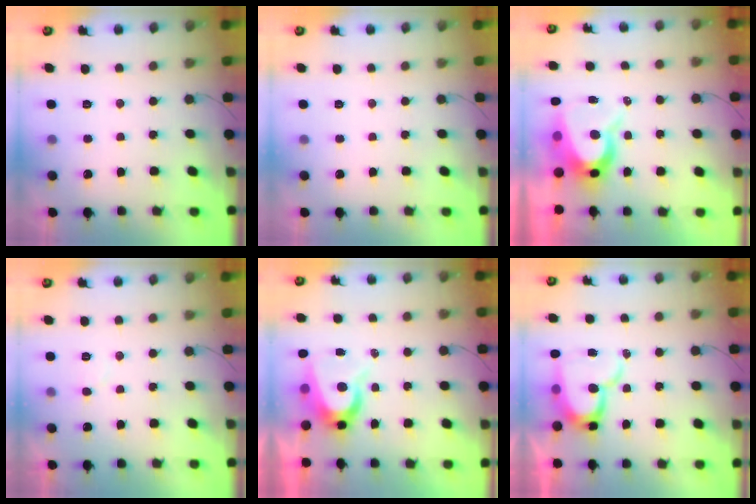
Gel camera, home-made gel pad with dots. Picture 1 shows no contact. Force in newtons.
{"total": 0.0}
{"total": 9.7, "press": 9.6, "slide": 0.8}
{"total": 4.0, "press": 4.0, "slide": 0.4}
{"total": 7.7, "press": 7.7, "slide": 0.4}
{"total": 14.0, "press": 13.9, "slide": 1.5}